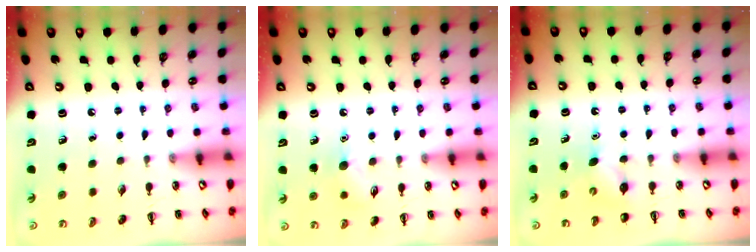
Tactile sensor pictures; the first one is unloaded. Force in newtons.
{"total": 7.5, "press": 7.3, "slide": 1.4}
{"total": 4.2, "press": 4.1, "slide": 1.0}